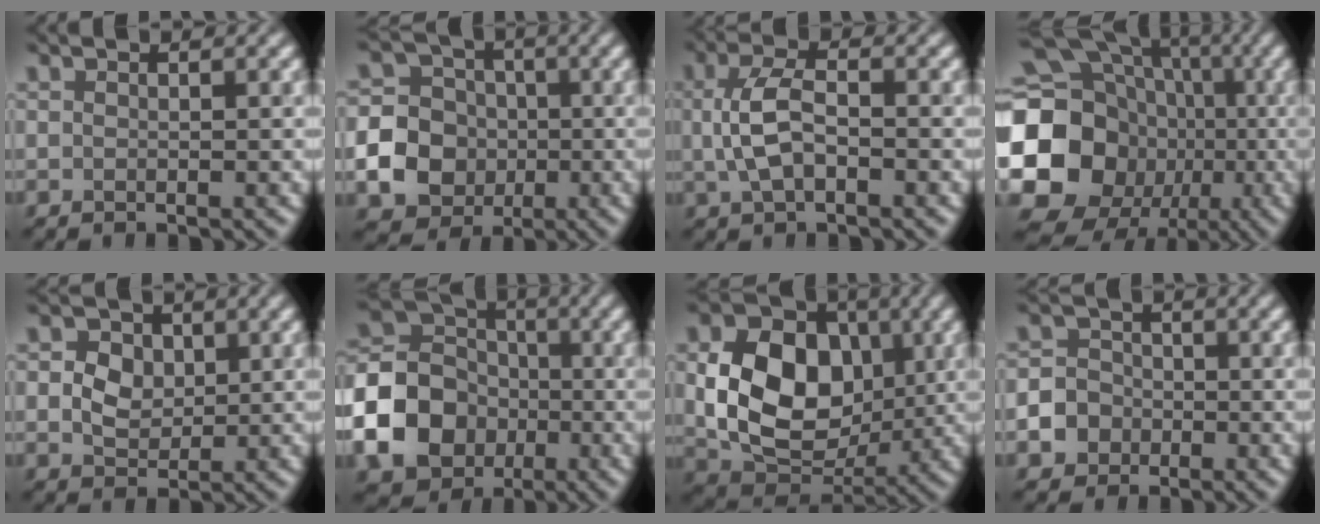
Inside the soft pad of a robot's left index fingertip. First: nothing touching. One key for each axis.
{"total": 10.3, "fx": -2.8, "fy": 9.5, "fz": 2.8, "tx": -0.066, "ty": -0.019, "tz": -0.063}
{"total": 3.6, "fx": -0.2, "fy": 2.0, "fz": 3.0, "tx": -0.070, "ty": 0.003, "tz": -0.004}
{"total": 22.5, "fx": -3.1, "fy": 20.5, "fz": 8.7, "tx": -0.196, "ty": -0.011, "tz": -0.101}
{"total": 2.5, "fx": 0.2, "fy": 2.2, "fz": 1.1, "tx": -0.022, "ty": -0.001, "tz": 0.004}
{"total": 9.3, "fx": -3.0, "fy": 7.9, "fz": 4.0, "tx": -0.081, "ty": 0.005, "tz": -0.069}
{"total": 9.8, "fx": 0.5, "fy": 7.5, "fz": 6.3, "tx": -0.122, "ty": -0.006, "tz": 0.015}
{"total": 4.5, "fx": -2.4, "fy": 3.8, "fz": 0.6, "tx": 0.009, "ty": -0.008, "tz": -0.052}